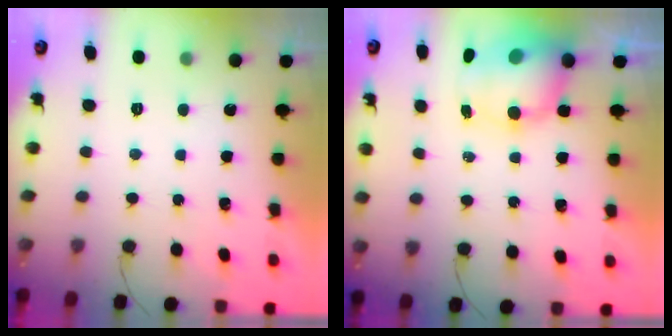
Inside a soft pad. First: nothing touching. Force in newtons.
{"total": 8.5, "press": 8.2, "slide": 2.3}